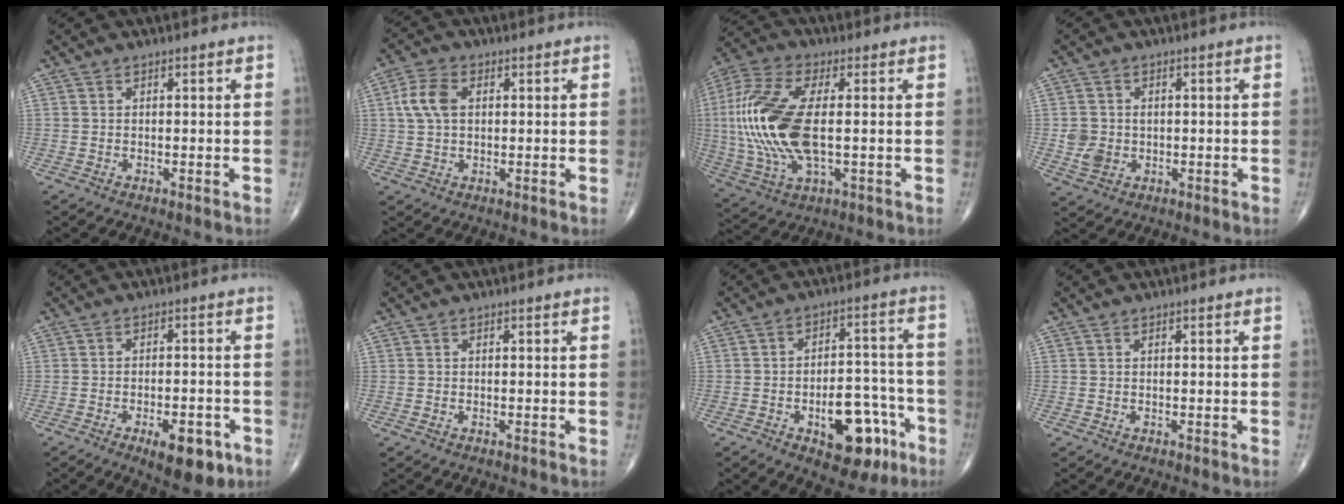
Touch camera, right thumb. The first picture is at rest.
{"total": 6.2, "force": [1.2, 3.9, 4.7], "torque": [-0.099, 0.010, 0.020]}
{"total": 20.0, "force": [0.2, 8.8, 17.9], "torque": [-0.415, -0.003, 0.004]}
{"total": 4.6, "force": [-0.4, 3.9, 2.4], "torque": [-0.034, 0.002, -0.001]}
{"total": 8.8, "force": [-4.4, 3.5, 6.8], "torque": [-0.084, 0.012, -0.056]}
{"total": 0.0}
{"total": 14.4, "force": [-6.3, 7.5, 10.6], "torque": [-0.110, 0.052, -0.078]}
{"total": 0.0}